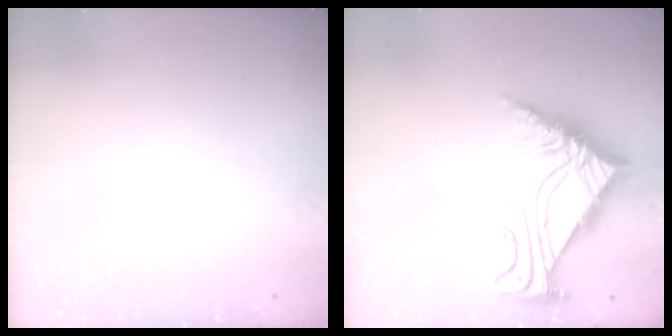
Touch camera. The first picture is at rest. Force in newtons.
{"total": 9.9, "press": 9.8, "slide": 1.0}